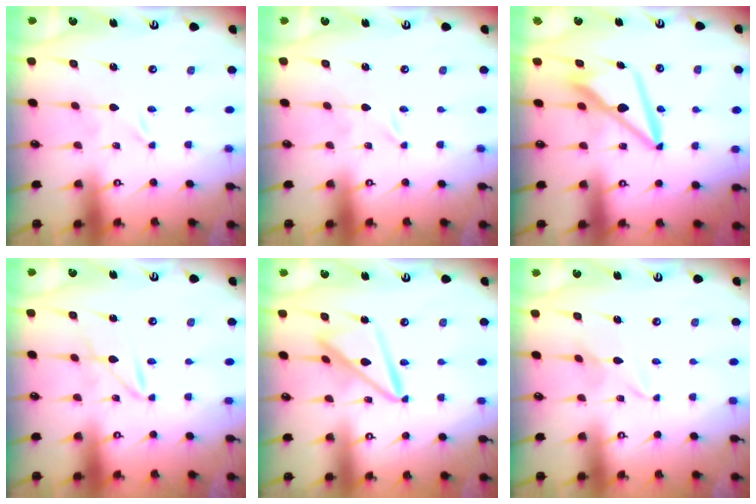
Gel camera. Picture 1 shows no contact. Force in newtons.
{"total": 0.0}
{"total": 9.3, "press": 9.3, "slide": 0.5}
{"total": 2.2, "press": 2.1, "slide": 0.3}
{"total": 12.9, "press": 12.8, "slide": 1.2}
{"total": 3.4, "press": 3.4, "slide": 0.3}